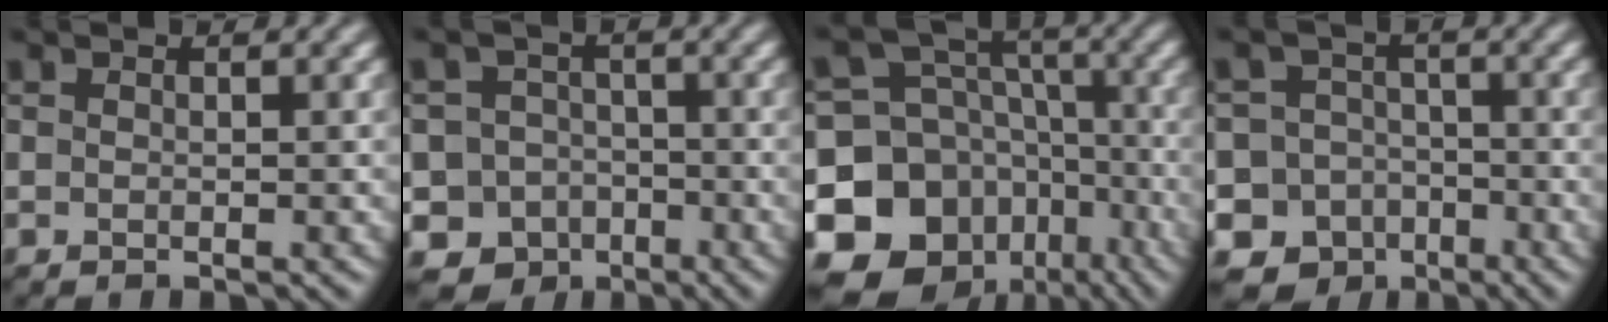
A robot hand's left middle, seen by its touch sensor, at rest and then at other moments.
{"total": 9.4, "force": [-6.2, 6.9, 1.4], "torque": [-0.008, -0.017, -0.111]}
{"total": 15.7, "force": [-8.3, 11.9, 5.9], "torque": [-0.143, -0.027, -0.119]}
{"total": 12.1, "force": [-7.8, 9.1, 1.7], "torque": [-0.031, -0.032, -0.133]}